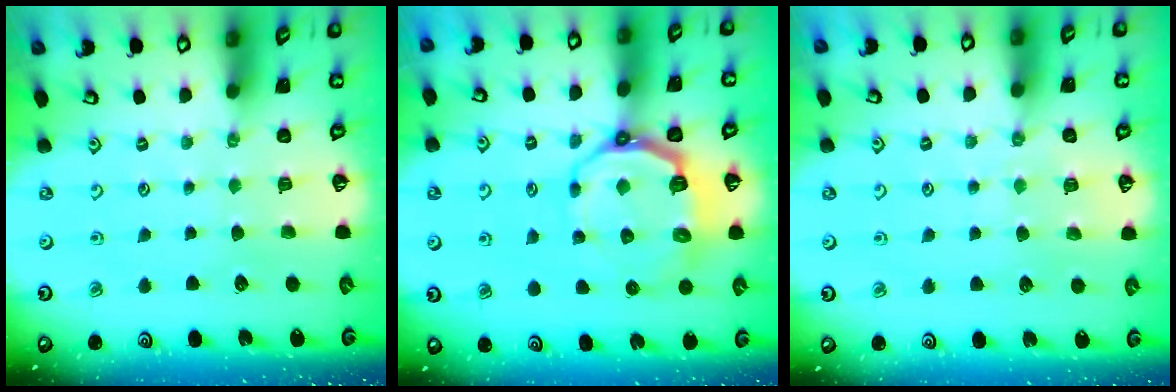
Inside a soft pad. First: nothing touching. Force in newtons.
{"total": 9.1, "press": 8.1, "slide": 4.2}
{"total": 4.3, "press": 4.3, "slide": 0.4}